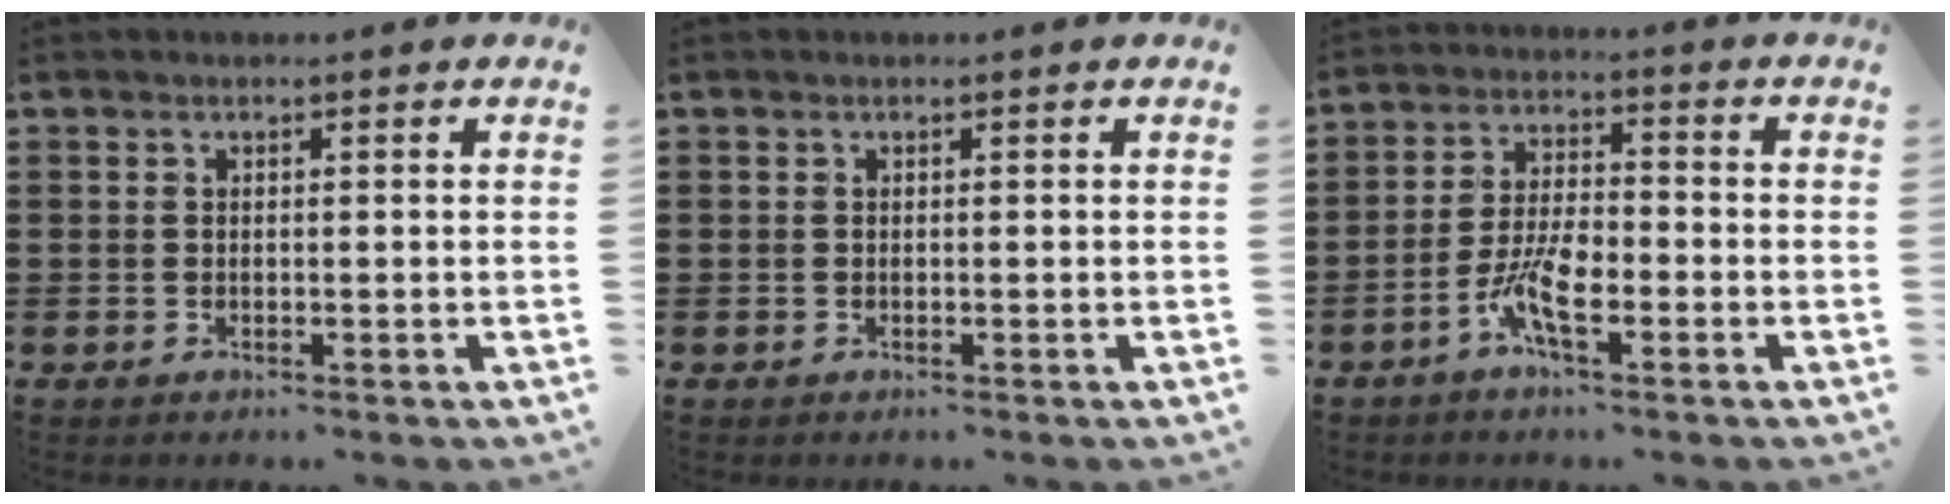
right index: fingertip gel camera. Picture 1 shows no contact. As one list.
[{"total": 0.0}, {"total": 7.0, "force": [-3.4, 1.9, 5.8], "torque": [-0.135, -0.013, -0.069]}]